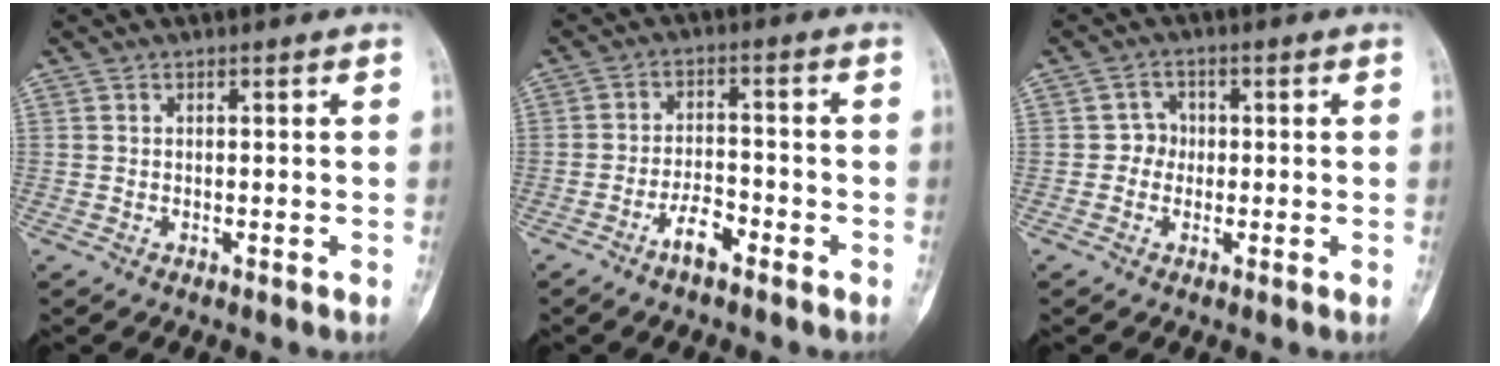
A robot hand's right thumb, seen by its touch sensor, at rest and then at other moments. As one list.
[{"total": 5.0, "force": [-3.2, 1.9, 3.3], "torque": [-0.054, 0.024, -0.057]}, {"total": 2.8, "force": [-0.3, 2.7, 0.9], "torque": [0.009, 0.011, -0.013]}]